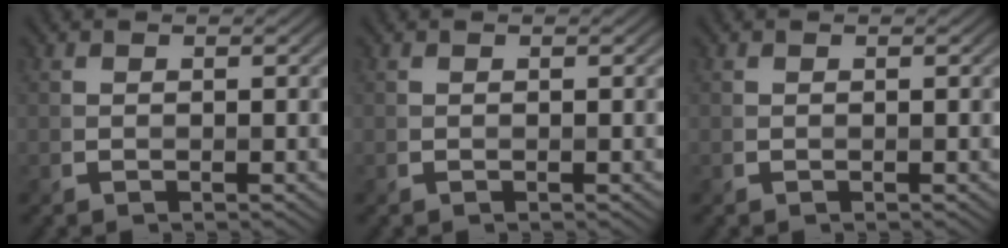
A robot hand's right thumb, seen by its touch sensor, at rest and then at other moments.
{"total": 0.0}
{"total": 0.0}